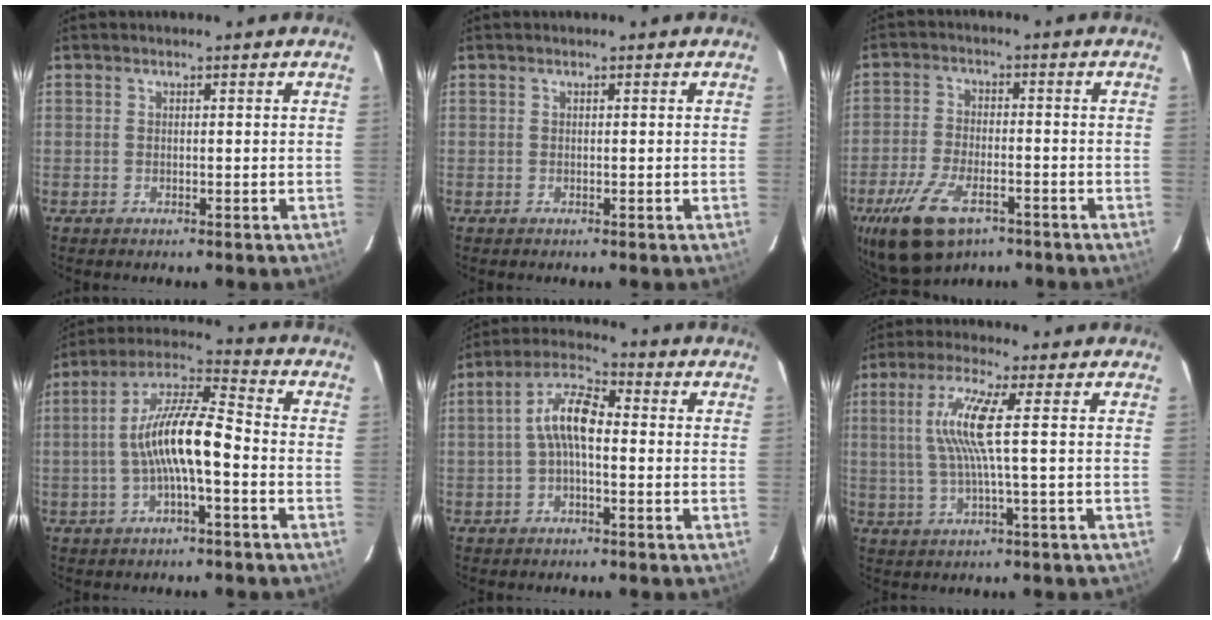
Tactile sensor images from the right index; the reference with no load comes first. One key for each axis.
{"total": 0.0}
{"total": 13.8, "fx": -8.4, "fy": 6.5, "fz": 8.9, "tx": -0.204, "ty": -0.027, "tz": -0.151}
{"total": 11.6, "fx": -2.5, "fy": 2.4, "fz": 11.1, "tx": -0.213, "ty": 0.018, "tz": -0.045}
{"total": 7.2, "fx": -0.6, "fy": 2.6, "fz": 6.7, "tx": -0.140, "ty": 0.024, "tz": -0.015}
{"total": 7.9, "fx": 0.9, "fy": -1.0, "fz": 7.8, "tx": -0.154, "ty": -0.003, "tz": 0.024}